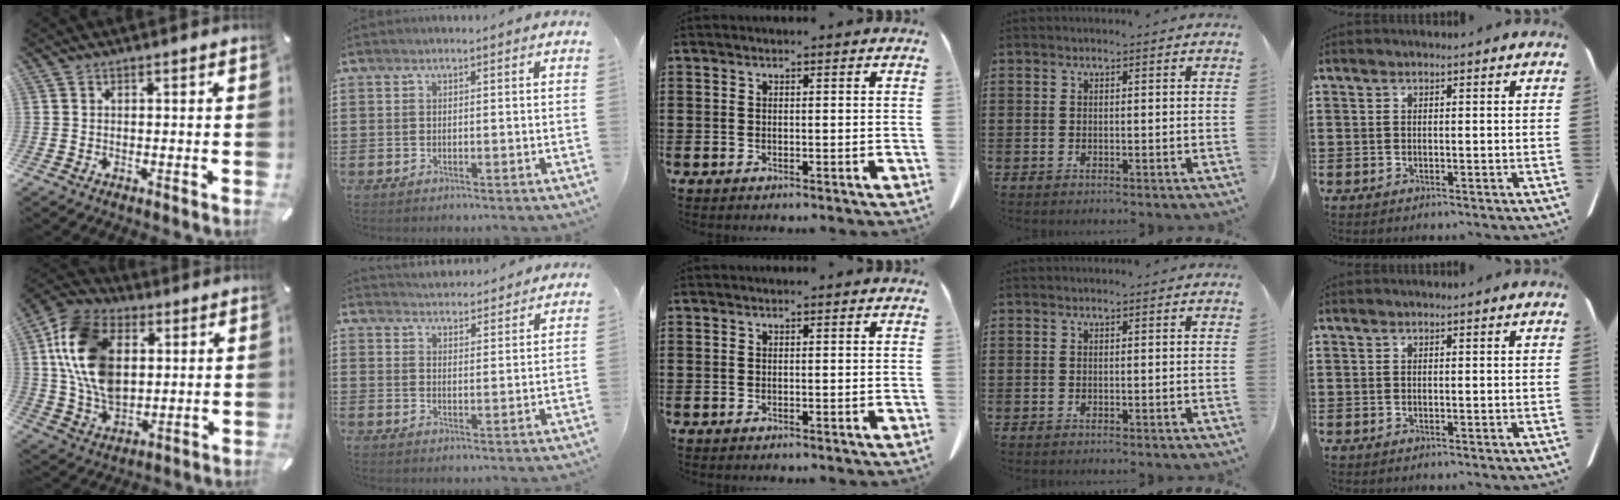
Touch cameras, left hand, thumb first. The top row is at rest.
{"thumb": {"total": 17.7, "force": [3.6, 12.7, 11.7], "torque": [-0.266, 0.010, 0.068]}, "index": {"total": 3.8, "force": [3.8, -0.1, -0.3], "torque": [-0.008, -0.022, 0.068]}}